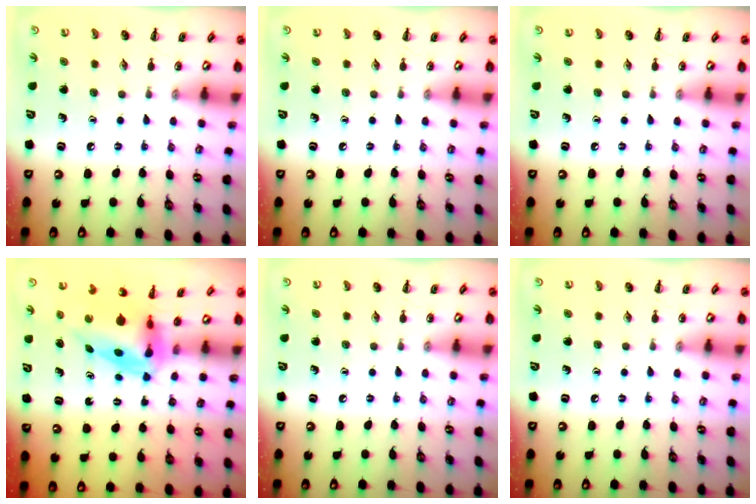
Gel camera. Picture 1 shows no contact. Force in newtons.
{"total": 0.0}
{"total": 0.0}
{"total": 4.7, "press": 4.5, "slide": 1.3}
{"total": 0.0}
{"total": 0.0}